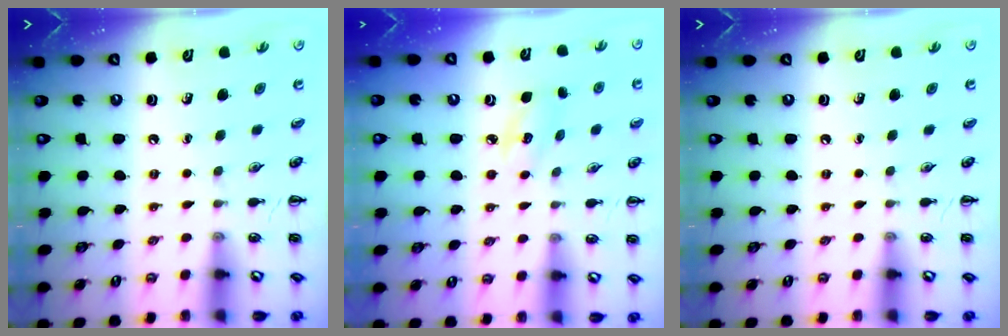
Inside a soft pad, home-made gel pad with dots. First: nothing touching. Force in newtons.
{"total": 5.5, "press": 5.4, "slide": 1.0}
{"total": 0.0}